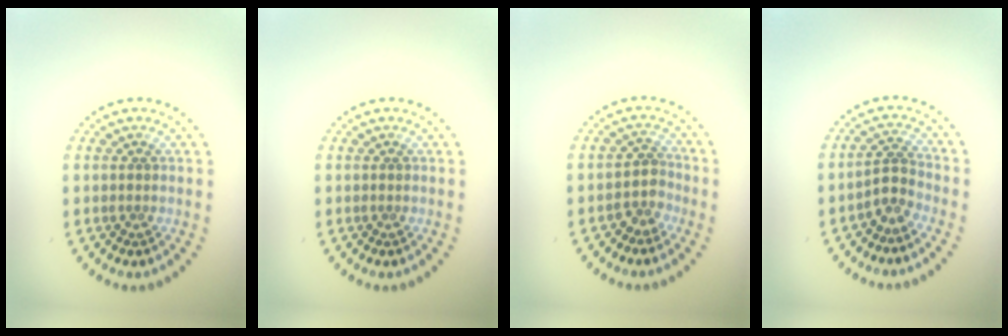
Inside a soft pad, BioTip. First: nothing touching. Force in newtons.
{"total": 0.0}
{"total": 2.1, "press": 1.7, "slide": 1.3}
{"total": 2.1, "press": 1.6, "slide": 1.4}